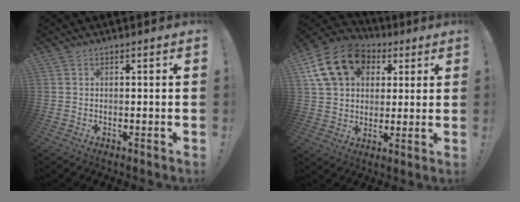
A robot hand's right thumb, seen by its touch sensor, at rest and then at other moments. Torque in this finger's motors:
{"motor_torque": [0.28, 1.04, 1.17, 0.39, 0.10]}